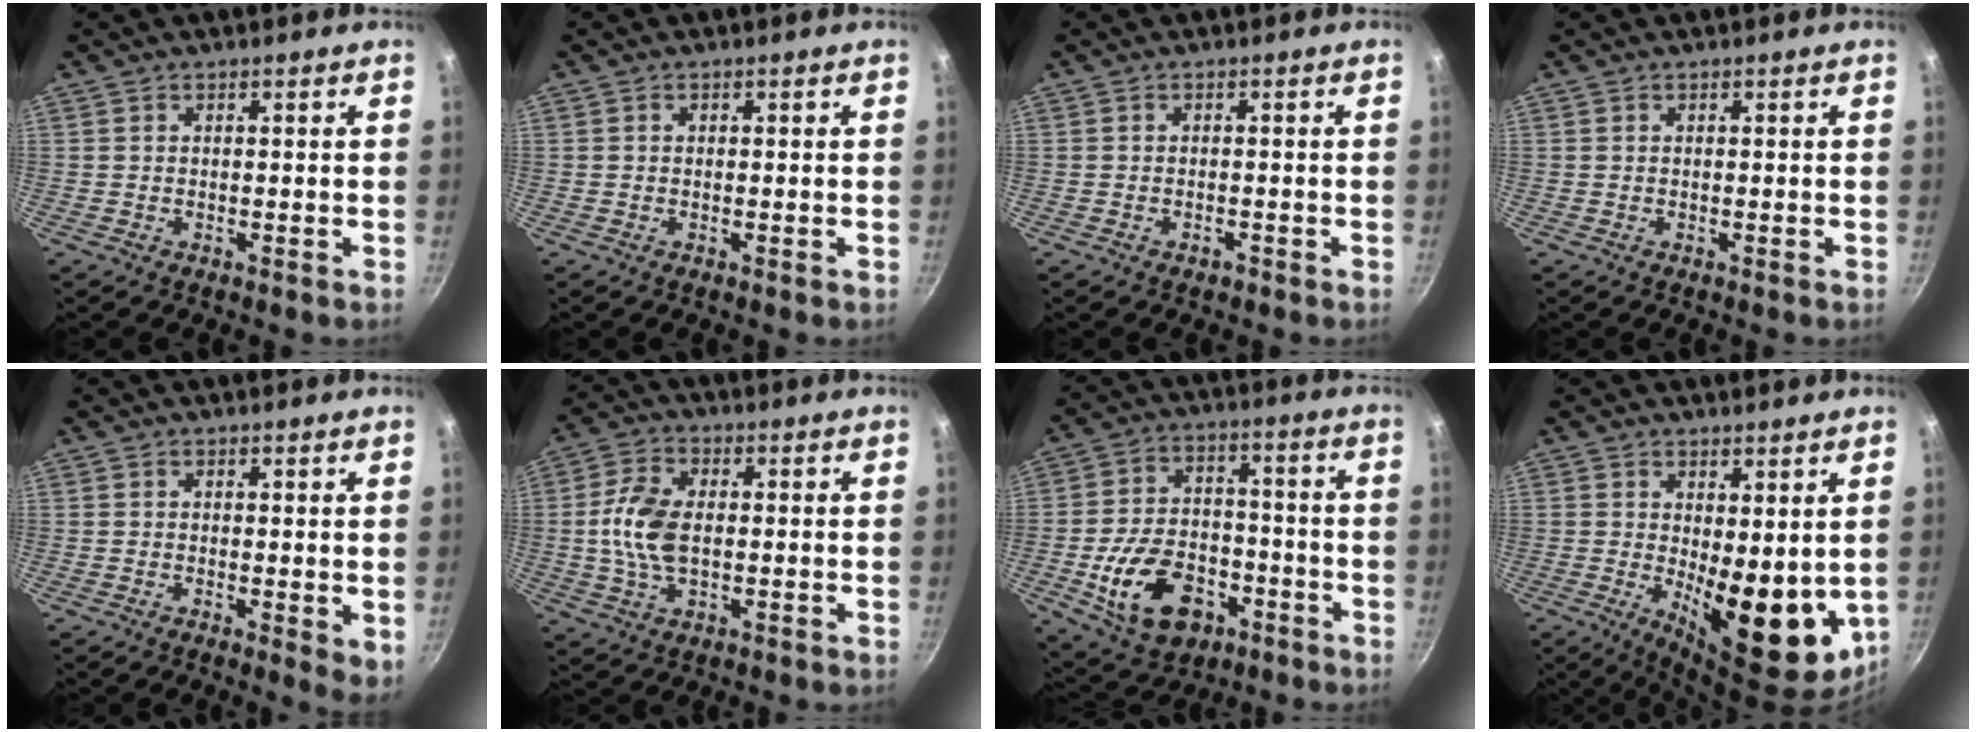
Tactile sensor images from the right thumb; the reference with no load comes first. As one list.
[{"total": 0.0}, {"total": 1.0, "force": [-0.7, 0.5, 0.4], "torque": [-0.008, 0.007, -0.009]}, {"total": 0.0}, {"total": 3.6, "force": [0.3, 1.6, 3.2], "torque": [-0.038, -0.010, 0.004]}, {"total": 9.3, "force": [0.0, 5.5, 7.5], "torque": [-0.148, 0.013, -0.004]}, {"total": 16.3, "force": [-6.2, 10.9, 10.4], "torque": [-0.161, 0.037, -0.094]}, {"total": 13.6, "force": [0.3, 6.0, 12.2], "torque": [-0.136, -0.030, 0.020]}]